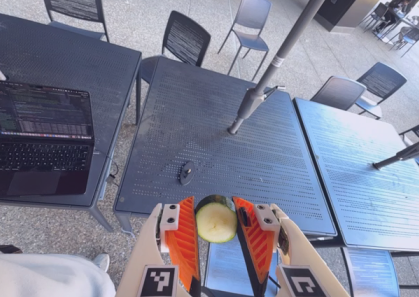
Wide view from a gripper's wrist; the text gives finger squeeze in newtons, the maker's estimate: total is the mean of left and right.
{"total": 9.7, "left": 9.3, "right": 10.1}